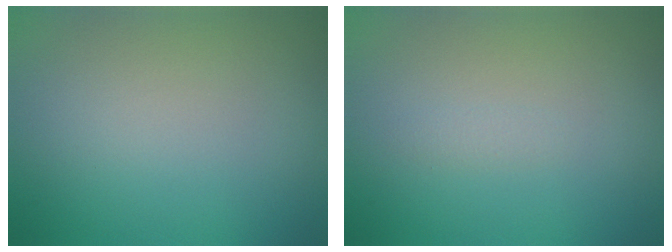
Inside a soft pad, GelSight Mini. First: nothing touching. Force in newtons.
{"total": 0.6, "press": 0.6, "slide": 0.1}